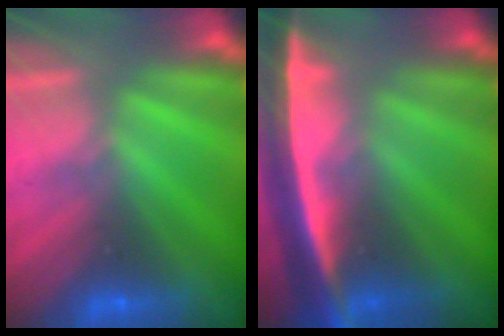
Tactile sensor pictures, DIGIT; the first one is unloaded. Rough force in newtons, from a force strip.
{"total": 7.0}